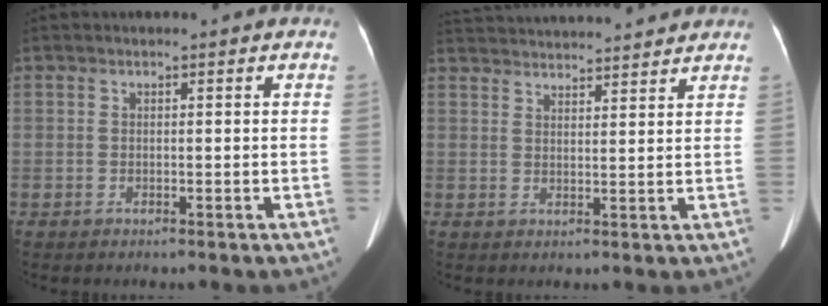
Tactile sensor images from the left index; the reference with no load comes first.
{"total": 16.3, "force": [15.4, 1.9, 4.9], "torque": [-0.093, 0.044, 0.225]}